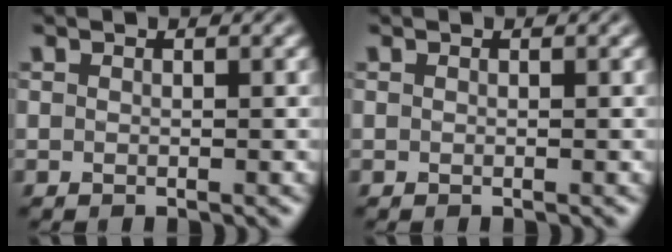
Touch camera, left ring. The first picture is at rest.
{"total": 0.0}